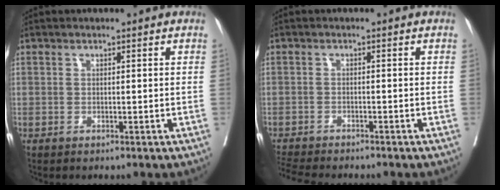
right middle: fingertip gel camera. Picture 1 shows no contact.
{"total": 7.2, "force": [-6.7, 0.6, 2.7], "torque": [-0.042, -0.012, -0.108]}